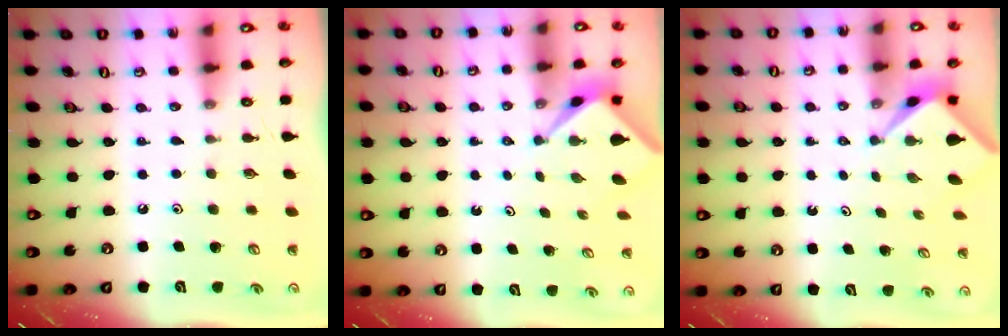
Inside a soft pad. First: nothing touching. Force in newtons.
{"total": 1.7, "press": 1.7, "slide": 0.2}
{"total": 1.7, "press": 1.7, "slide": 0.2}